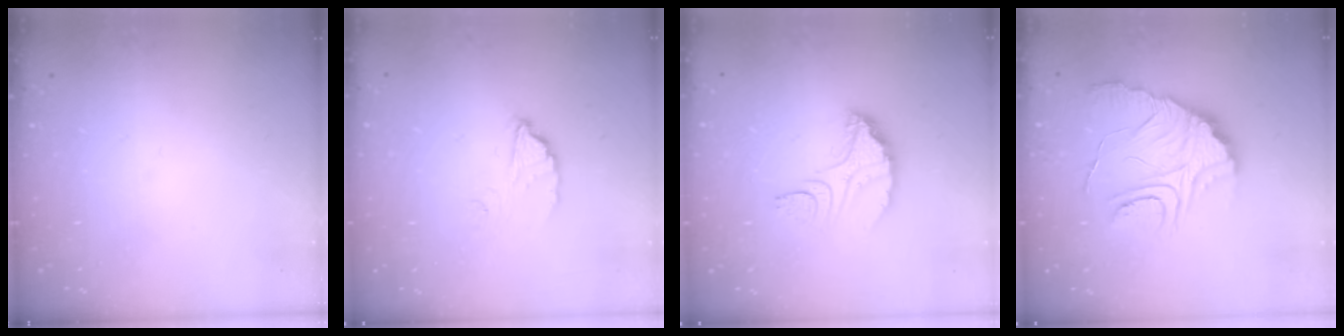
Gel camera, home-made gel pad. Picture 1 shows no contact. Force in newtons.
{"total": 5.3, "press": 5.3, "slide": 0.1}
{"total": 9.2, "press": 9.1, "slide": 0.6}
{"total": 11.9, "press": 11.9, "slide": 1.1}